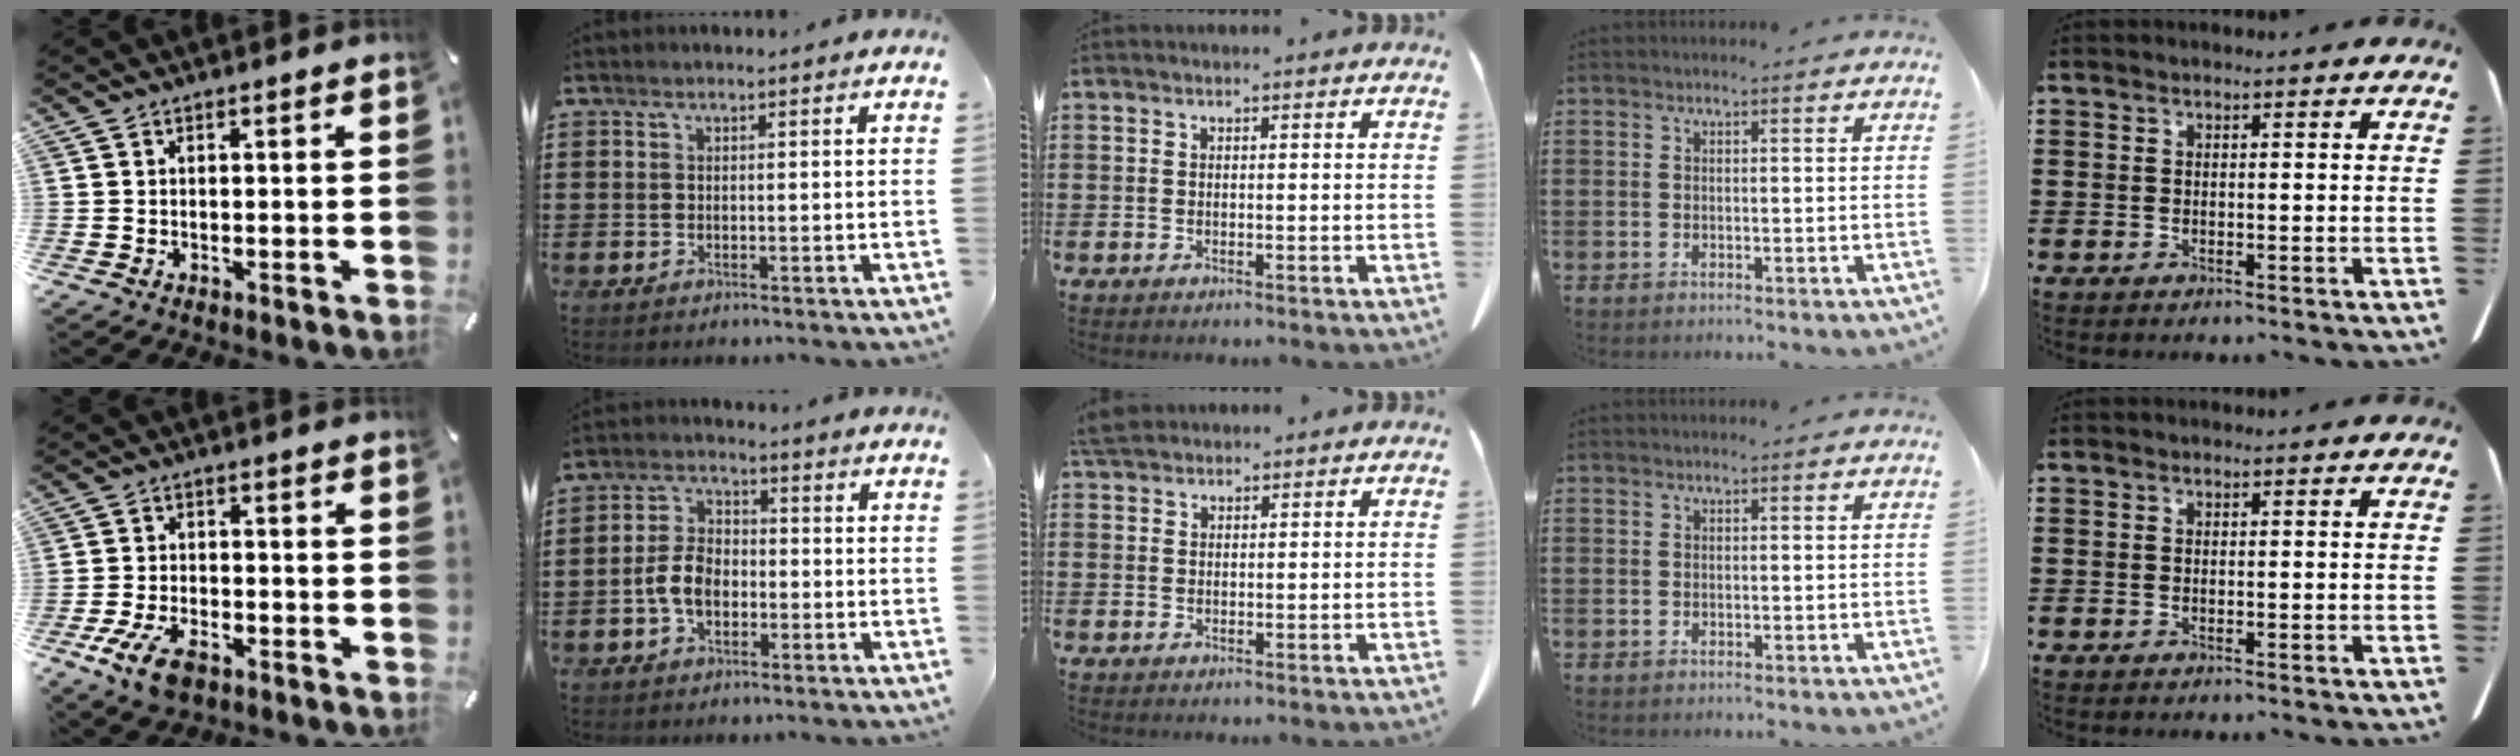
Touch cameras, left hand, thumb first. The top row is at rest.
{"thumb": {"total": 8.8, "force": [-4.7, 4.9, 5.6], "torque": [-0.129, 0.010, -0.088]}, "index": {"total": 5.9, "force": [-1.6, 3.7, 4.3], "torque": [-0.105, 0.003, -0.037]}, "middle": {"total": 3.3, "force": [2.8, 1.1, 1.2], "torque": [-0.033, 0.001, 0.056]}}